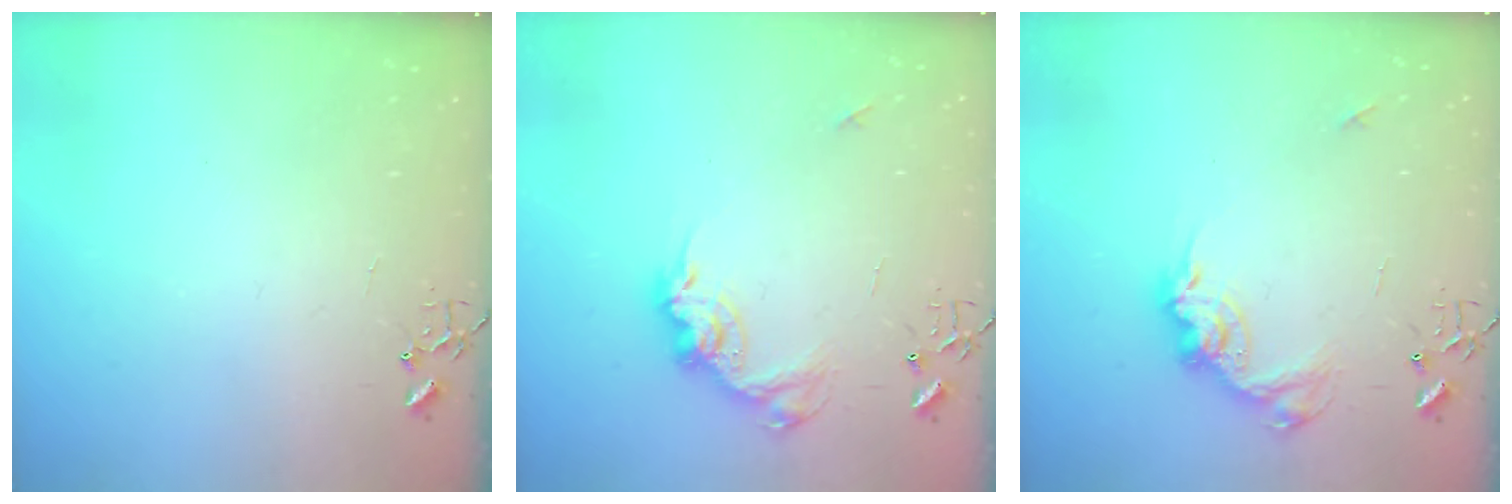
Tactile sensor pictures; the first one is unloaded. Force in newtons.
{"total": 14.4, "press": 14.3, "slide": 1.1}
{"total": 14.4, "press": 14.3, "slide": 1.1}